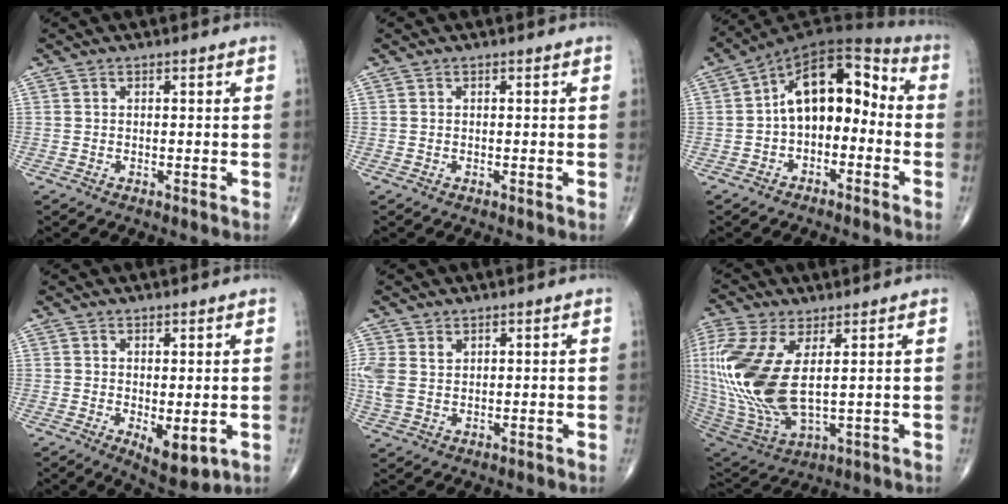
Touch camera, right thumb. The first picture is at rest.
{"total": 0.0}
{"total": 13.3, "force": [-1.0, 8.1, 10.5], "torque": [-0.127, 0.051, -0.033]}
{"total": 6.0, "force": [-1.0, 2.7, 5.3], "torque": [-0.067, -0.017, -0.003]}
{"total": 4.8, "force": [1.7, 3.3, 3.1], "torque": [-0.080, 0.004, 0.043]}
{"total": 21.1, "force": [3.3, 9.8, 18.4], "torque": [-0.429, -0.027, 0.072]}